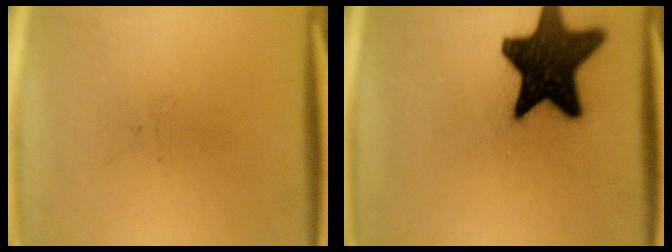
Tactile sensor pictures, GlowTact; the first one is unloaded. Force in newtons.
{"total": 18.3}